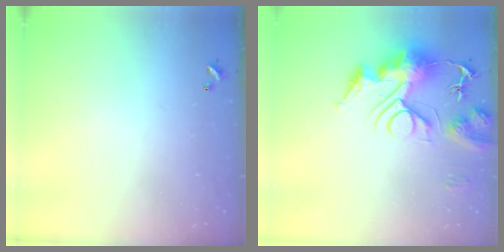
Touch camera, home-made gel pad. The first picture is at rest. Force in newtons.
{"total": 15.0, "press": 14.9, "slide": 1.9}